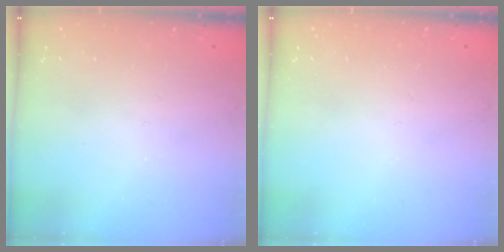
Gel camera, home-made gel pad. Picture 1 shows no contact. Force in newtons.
{"total": 0.0}